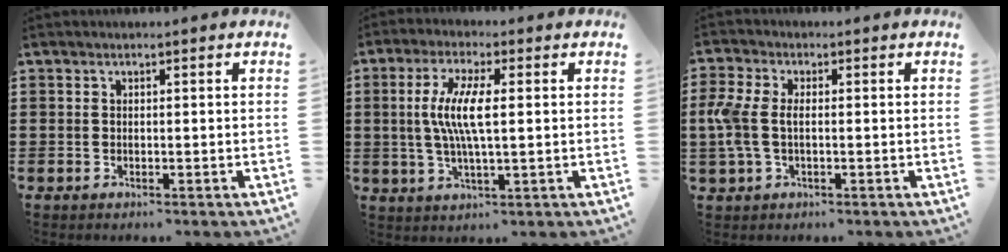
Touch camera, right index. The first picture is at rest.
{"total": 7.4, "force": [0.6, 1.5, 7.2], "torque": [-0.156, -0.008, 0.001]}
{"total": 5.0, "force": [-0.4, 2.7, 4.2], "torque": [-0.124, -0.010, -0.019]}